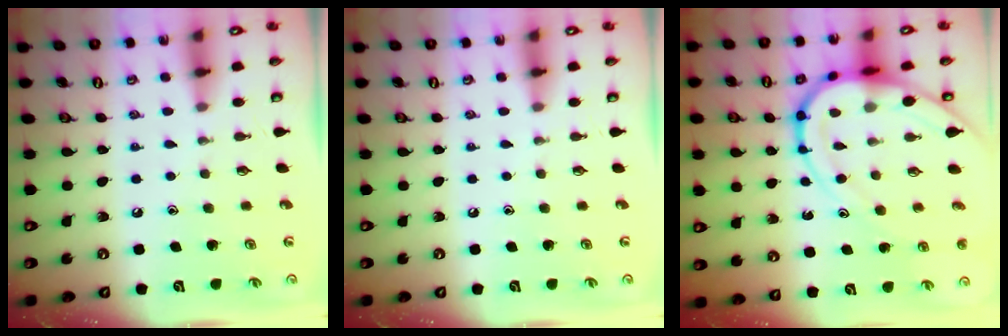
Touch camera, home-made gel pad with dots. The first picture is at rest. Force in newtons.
{"total": 0.0}
{"total": 14.1, "press": 14.1, "slide": 1.2}